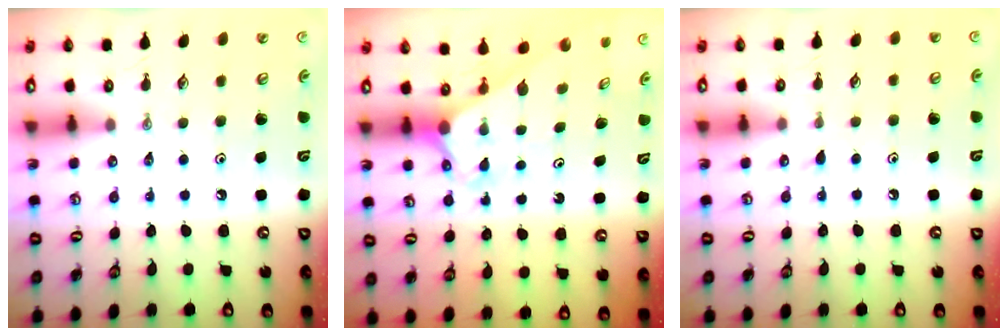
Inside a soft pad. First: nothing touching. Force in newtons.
{"total": 2.3, "press": 2.3, "slide": 0.2}
{"total": 6.3, "press": 6.3, "slide": 0.6}